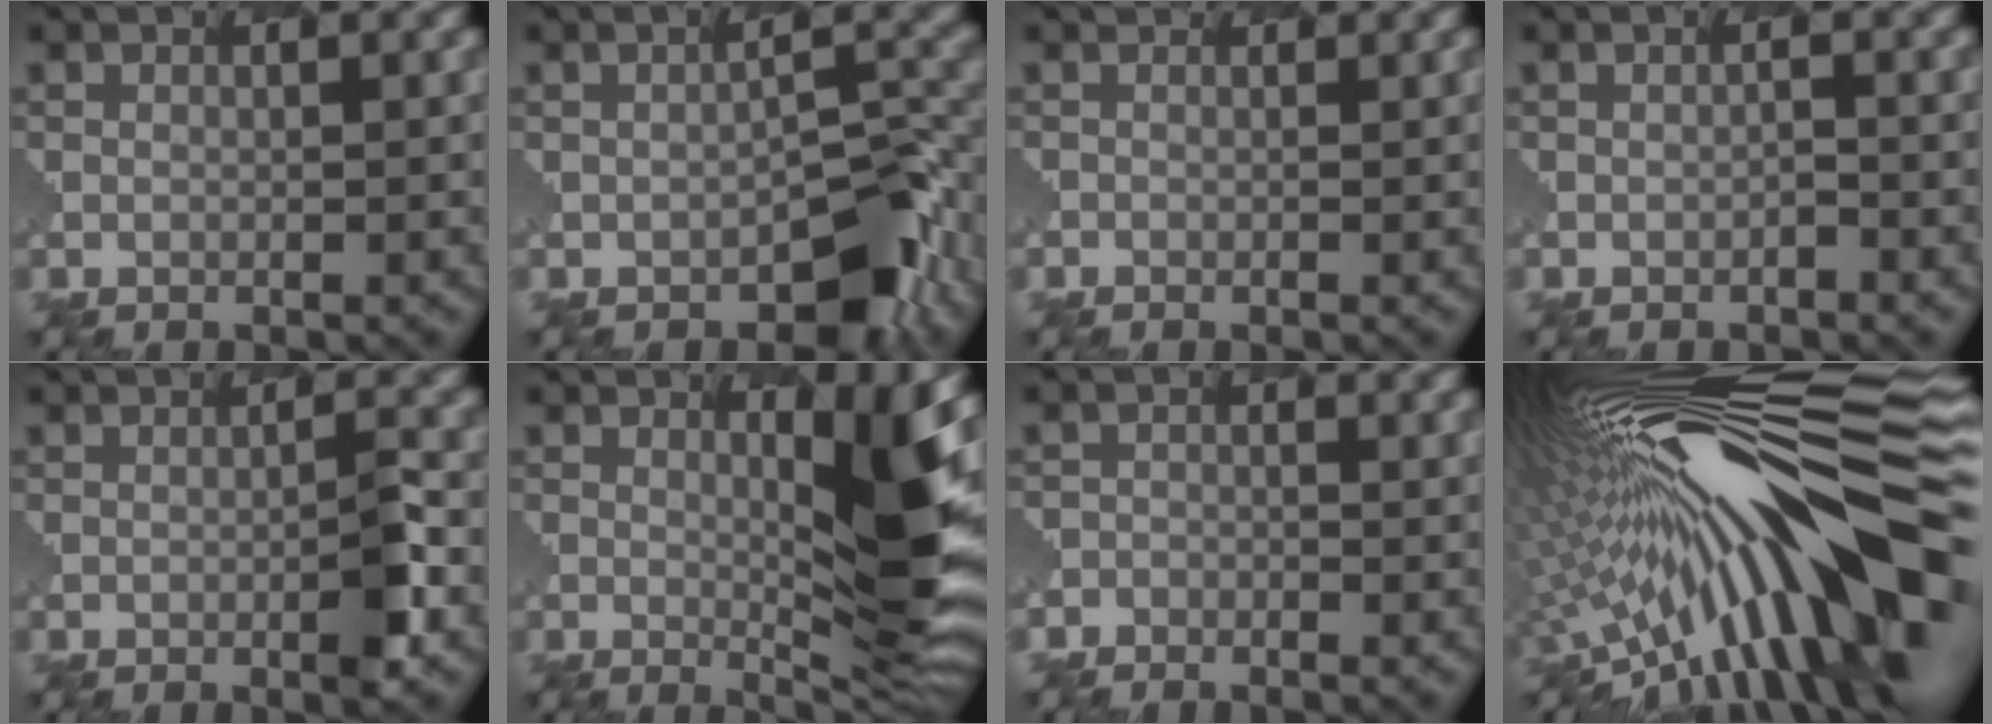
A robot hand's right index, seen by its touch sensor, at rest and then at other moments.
{"total": 5.0, "force": [-3.4, 2.4, 2.6], "torque": [-0.053, -0.010, -0.057]}
{"total": 1.1, "force": [-0.5, 1.0, 0.2], "torque": [-0.006, 0.003, -0.009]}
{"total": 1.3, "force": [-0.6, -0.4, -1.1], "torque": [-0.014, -0.011, -0.013]}
{"total": 1.3, "force": [-0.8, -0.7, 0.7], "torque": [-0.043, -0.003, -0.024]}
{"total": 5.2, "force": [1.5, 0.2, 5.0], "torque": [-0.106, -0.012, 0.017]}
{"total": 4.0, "force": [-3.3, 1.6, -1.4], "torque": [0.019, 0.003, -0.061]}
{"total": 13.5, "force": [-2.2, 2.7, 13.1], "torque": [-0.211, 0.046, -0.083]}